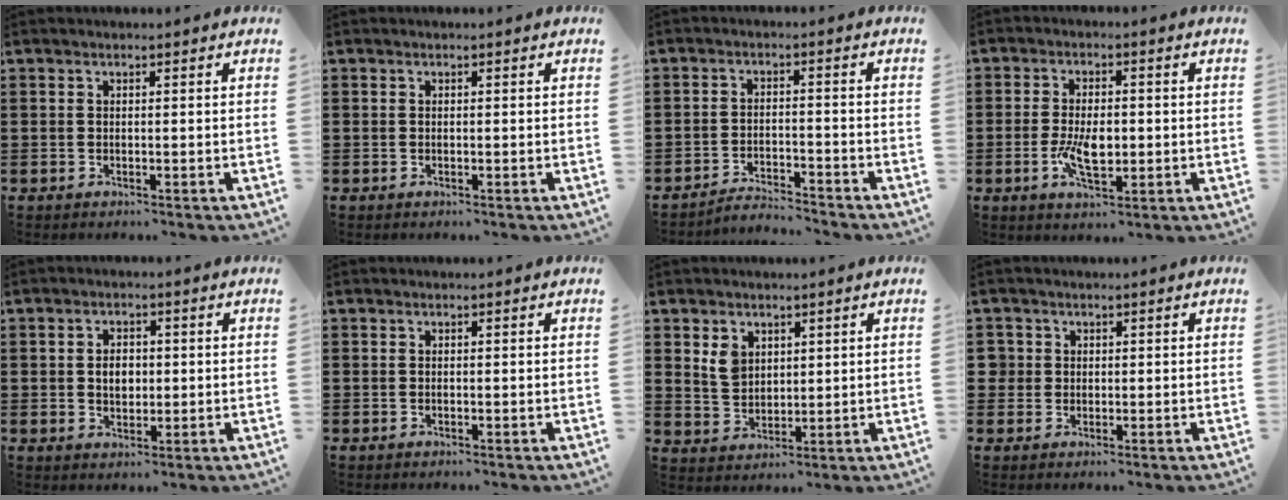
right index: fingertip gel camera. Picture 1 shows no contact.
{"total": 0.0}
{"total": 3.1, "force": [-3.1, 0.0, 0.1], "torque": [-0.010, 0.002, -0.065]}
{"total": 5.9, "force": [-1.0, 2.6, 5.2], "torque": [-0.097, -0.004, -0.019]}
{"total": 3.1, "force": [0.1, 2.0, 2.3], "torque": [-0.041, 0.005, -0.003]}
{"total": 0.0}
{"total": 4.1, "force": [2.1, 3.1, 1.8], "torque": [-0.048, 0.012, 0.039]}
{"total": 2.0, "force": [0.4, 2.0, 0.3], "torque": [-0.017, 0.011, 0.005]}